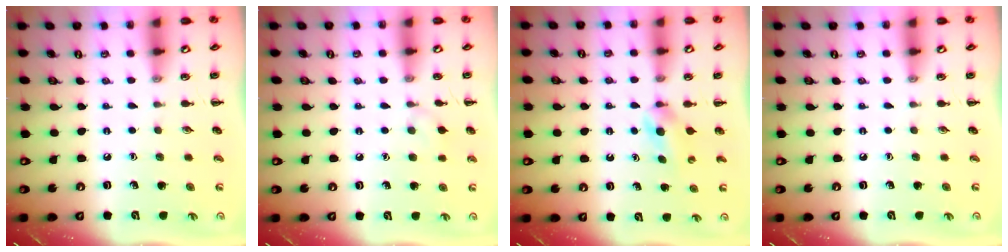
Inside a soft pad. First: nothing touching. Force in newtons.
{"total": 5.8, "press": 5.5, "slide": 2.0}
{"total": 3.7, "press": 3.5, "slide": 1.4}
{"total": 0.0}